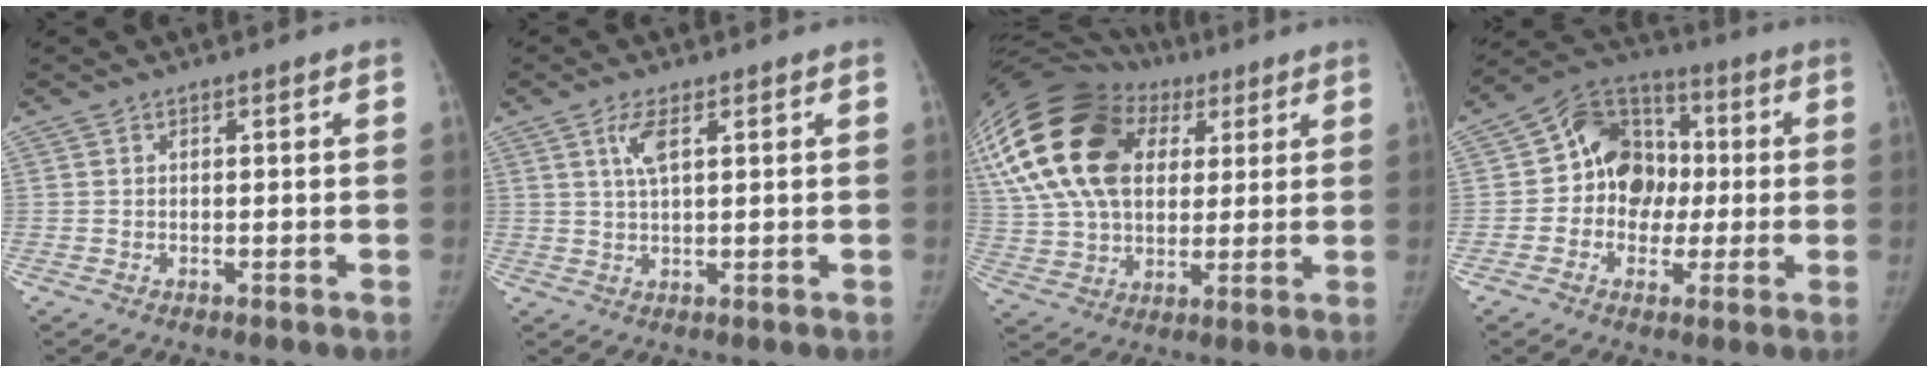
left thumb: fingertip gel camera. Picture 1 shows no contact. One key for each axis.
{"total": 3.9, "fx": 1.7, "fy": 1.3, "fz": 3.2, "tx": -0.066, "ty": -0.001, "tz": 0.038}
{"total": 29.5, "fx": 10.4, "fy": 19.8, "fz": 19.2, "tx": -0.403, "ty": 0.053, "tz": 0.197}
{"total": 13.5, "fx": -0.1, "fy": 11.4, "fz": 7.3, "tx": -0.069, "ty": 0.028, "tz": -0.016}